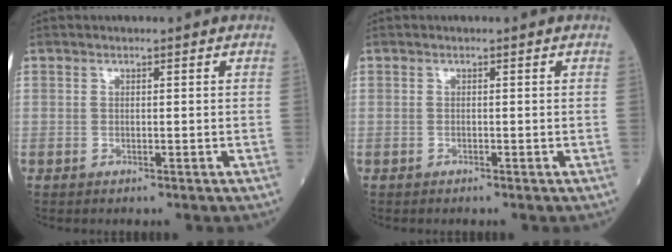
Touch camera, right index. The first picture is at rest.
{"total": 0.0}